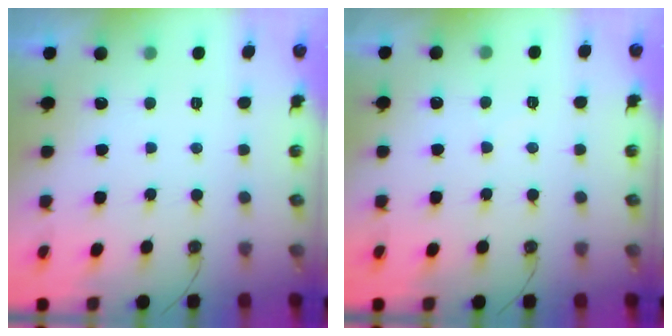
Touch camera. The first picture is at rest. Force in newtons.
{"total": 5.2, "press": 5.2, "slide": 0.7}